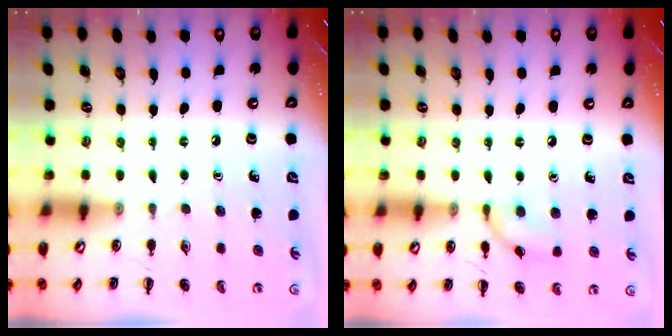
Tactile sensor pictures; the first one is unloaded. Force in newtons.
{"total": 7.5, "press": 7.5, "slide": 0.3}